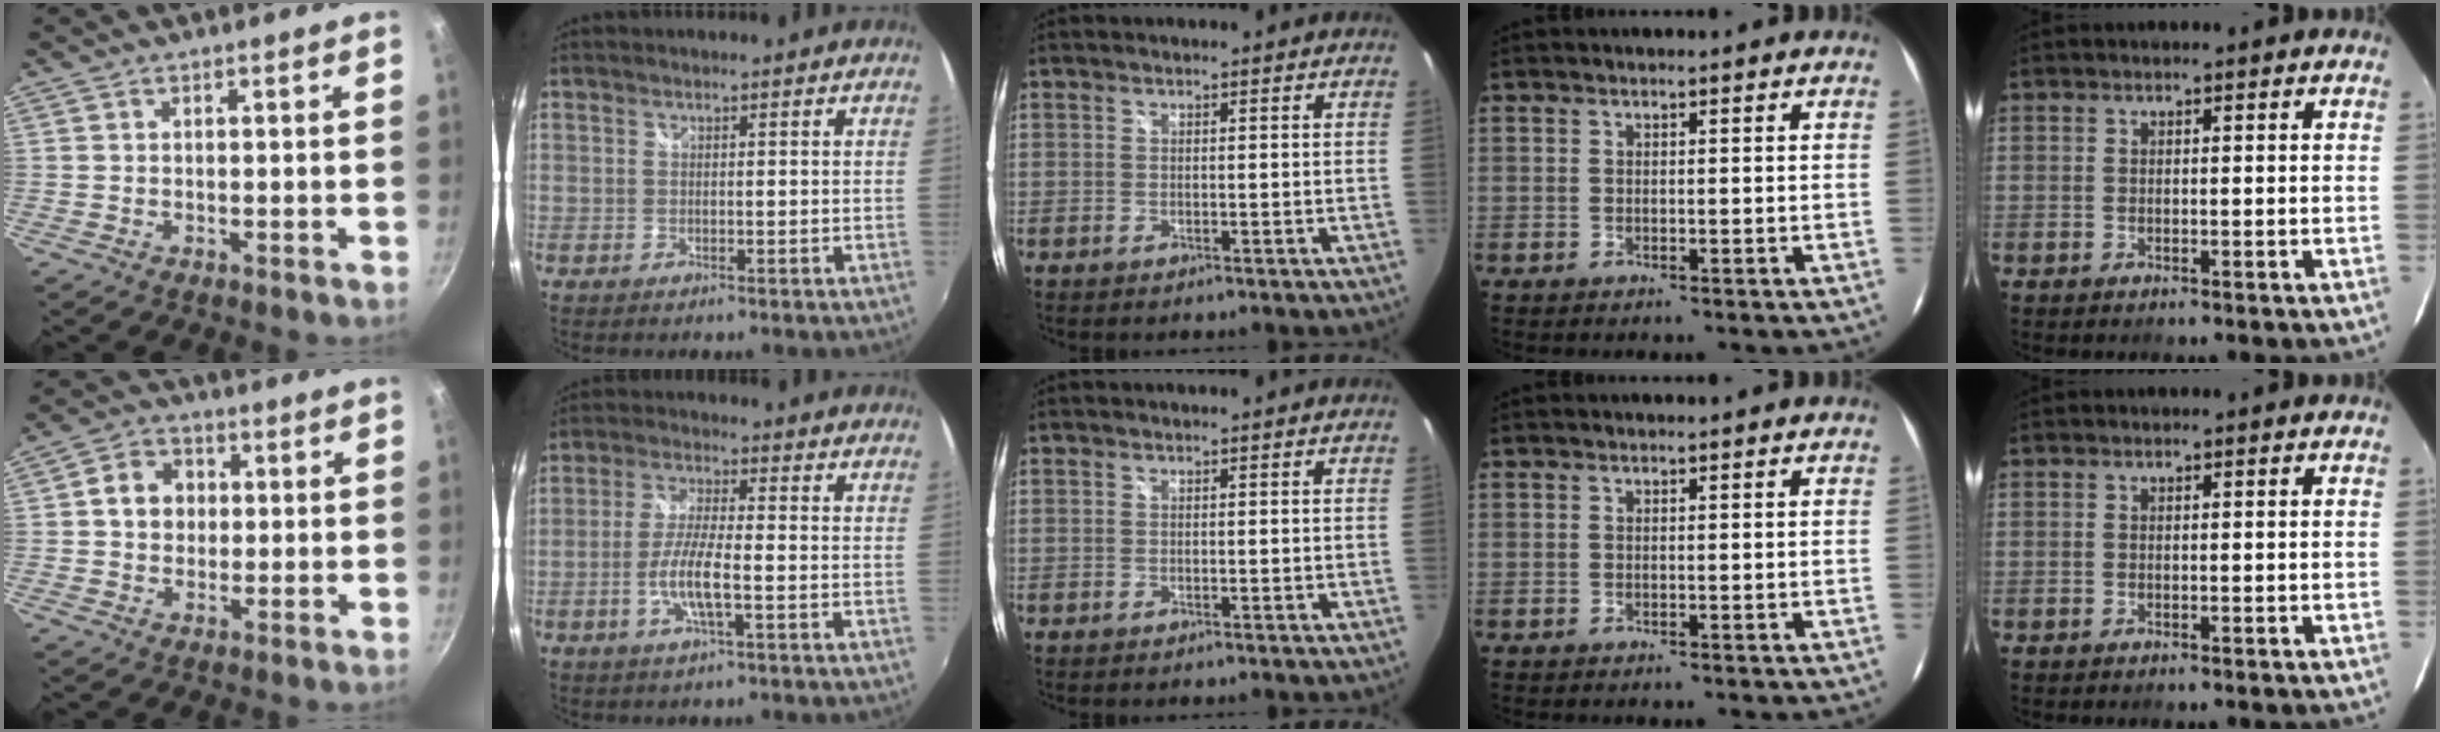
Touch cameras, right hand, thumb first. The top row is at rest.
{"thumb": {"total": 7.3, "force": [0.9, 6.2, 3.8], "torque": [-0.036, 0.010, 0.003]}, "index": {"total": 7.4, "force": [-2.3, 1.2, 6.9], "torque": [-0.141, -0.002, -0.045]}}